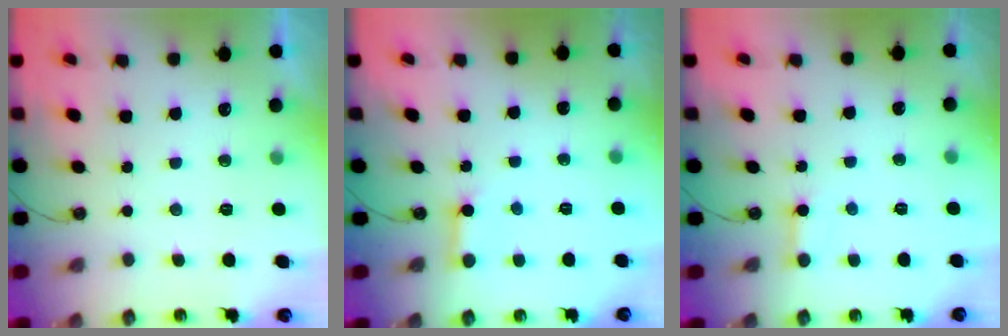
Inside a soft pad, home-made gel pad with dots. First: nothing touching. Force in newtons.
{"total": 2.8, "press": 2.8, "slide": 0.3}
{"total": 2.3, "press": 2.3, "slide": 0.2}